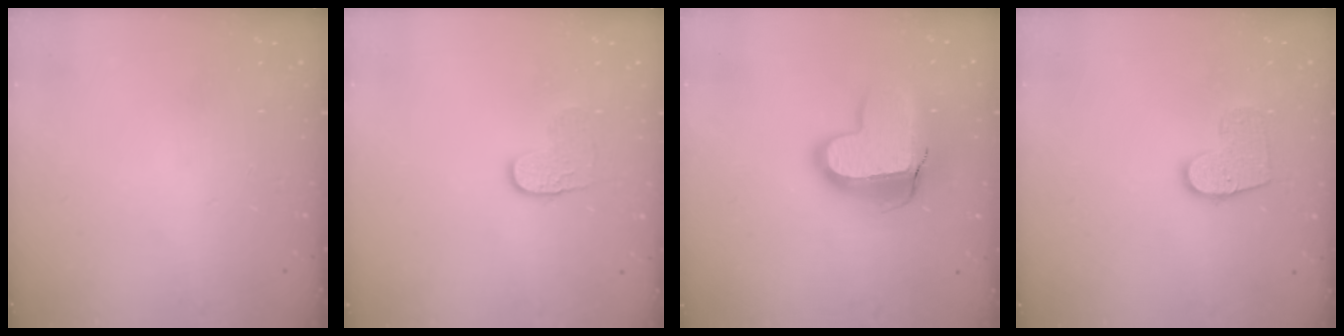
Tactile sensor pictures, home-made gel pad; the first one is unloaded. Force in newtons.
{"total": 5.2, "press": 5.2, "slide": 0.2}
{"total": 14.6, "press": 14.5, "slide": 1.1}
{"total": 10.9, "press": 10.9, "slide": 0.5}